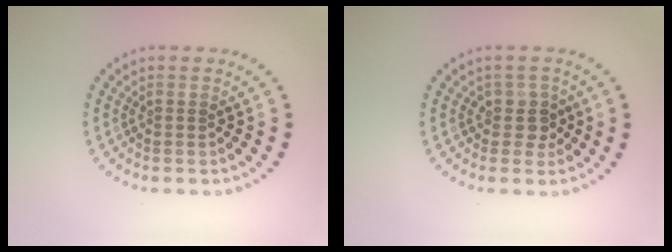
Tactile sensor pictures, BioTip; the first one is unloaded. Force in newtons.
{"total": 1.8, "press": 1.6, "slide": 0.9}